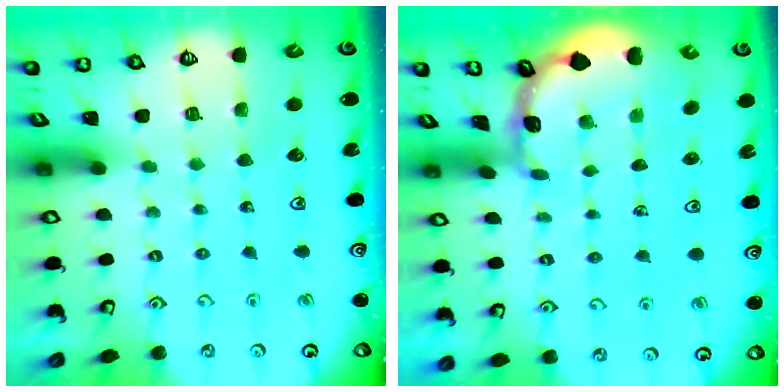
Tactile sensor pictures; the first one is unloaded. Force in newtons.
{"total": 1.5, "press": 1.5, "slide": 0.1}